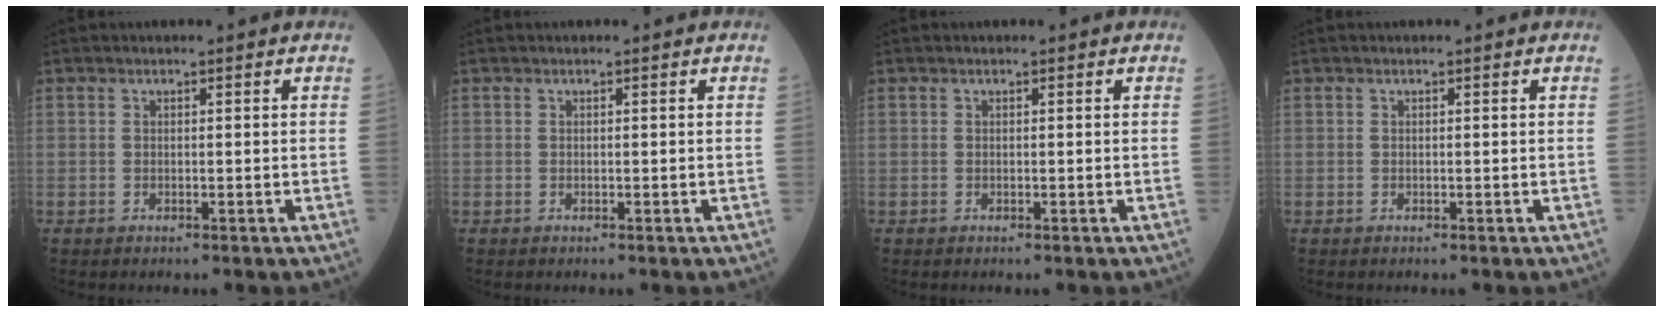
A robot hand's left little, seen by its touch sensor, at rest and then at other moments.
{"total": 0.0}
{"total": 0.0}
{"total": 0.0}